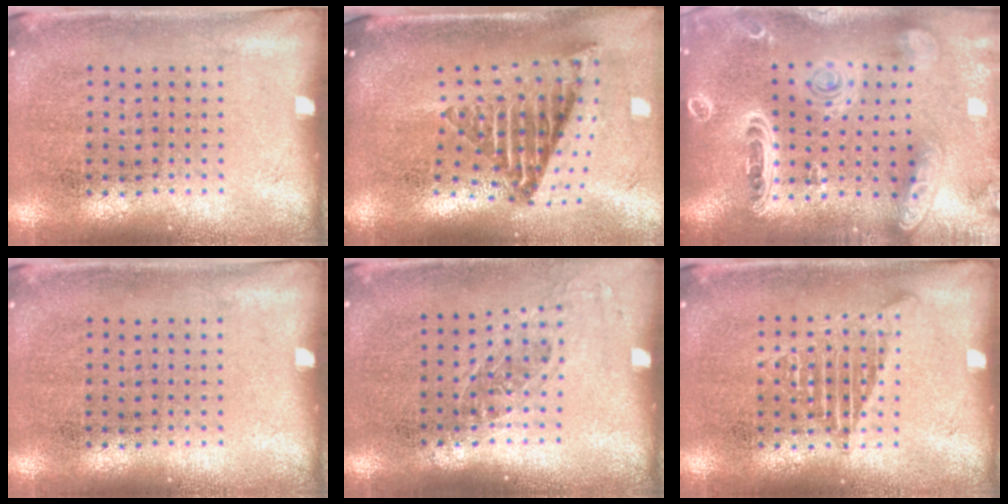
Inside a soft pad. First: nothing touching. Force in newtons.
{"total": 2.8, "press": 1.7, "slide": 2.2}
{"total": 3.5, "press": 2.9, "slide": 2.1}
{"total": 0.0}
{"total": 1.2, "press": 1.0, "slide": 0.7}
{"total": 1.9, "press": 1.9, "slide": 0.2}